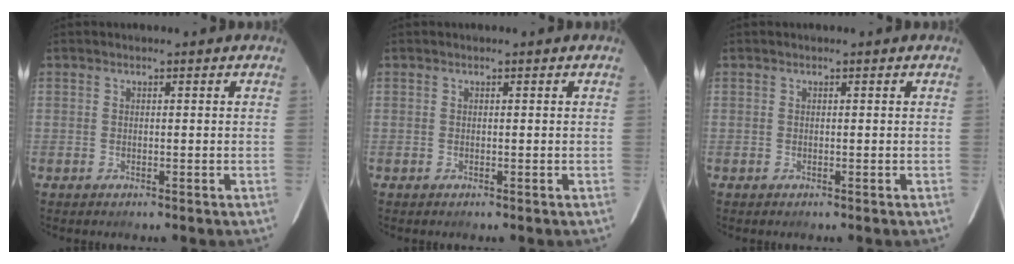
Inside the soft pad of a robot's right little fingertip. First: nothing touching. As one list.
[{"total": 0.0}, {"total": 0.0}]